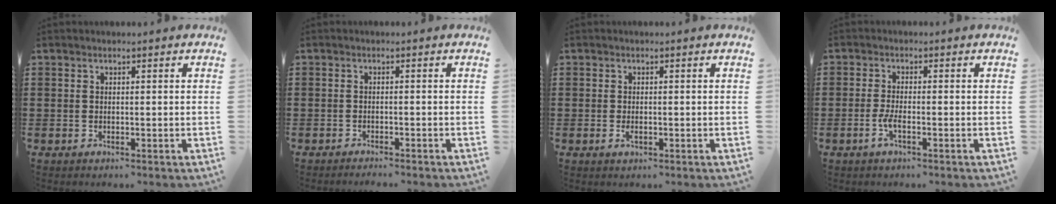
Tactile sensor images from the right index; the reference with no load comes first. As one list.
[{"total": 1.1, "force": [-1.1, -0.1, 0.0], "torque": [-0.002, 0.001, -0.022]}, {"total": 1.1, "force": [-0.1, 0.6, 0.9], "torque": [-0.017, 0.000, -0.002]}, {"total": 2.6, "force": [-1.0, 0.6, 2.3], "torque": [-0.056, -0.006, -0.022]}]